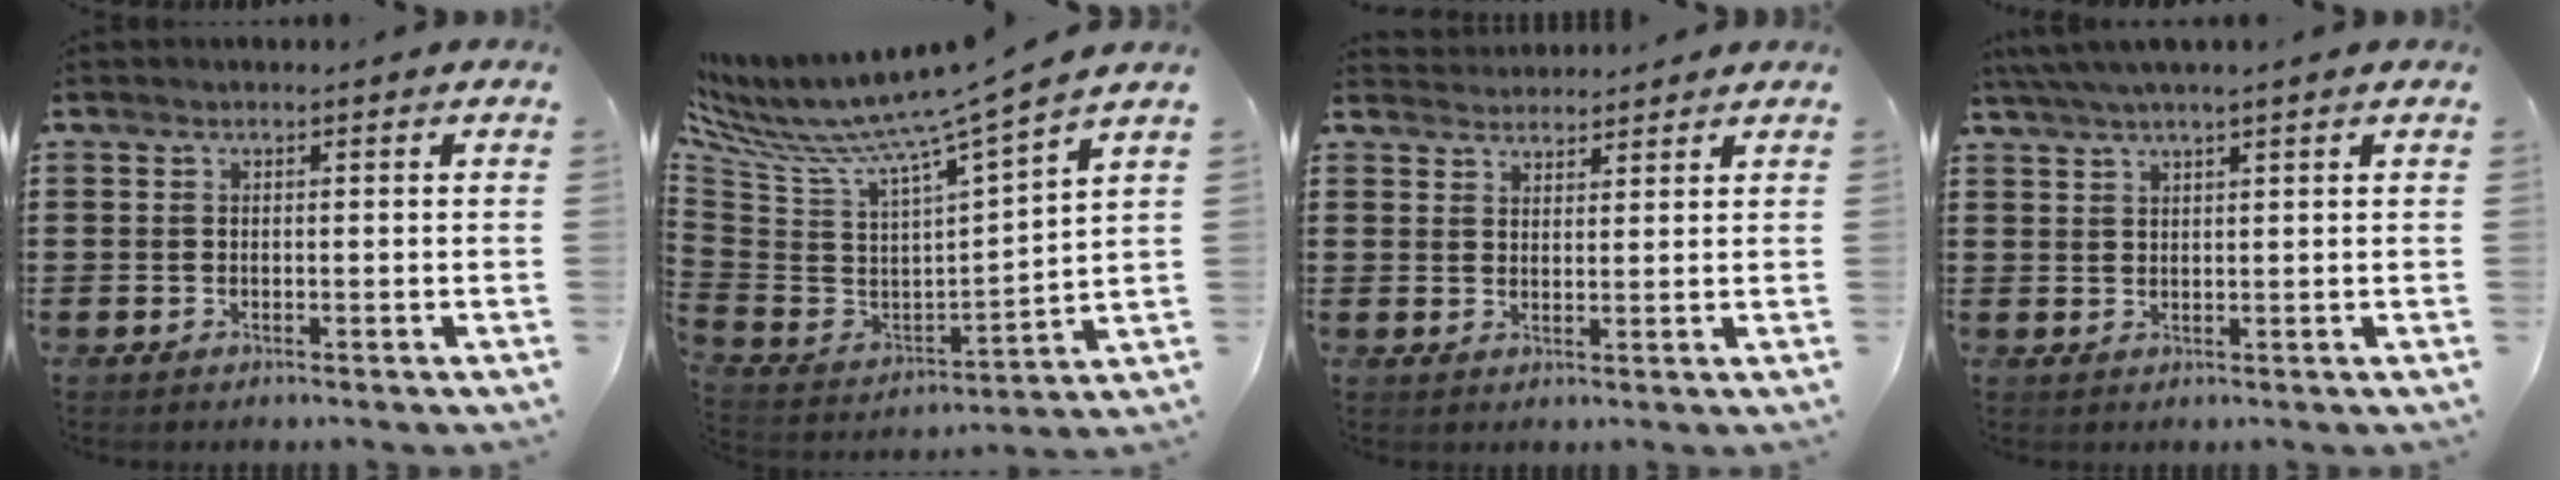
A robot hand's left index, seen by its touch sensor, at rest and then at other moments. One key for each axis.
{"total": 8.9, "fx": 7.2, "fy": -0.9, "fz": 5.1, "tx": -0.122, "ty": -0.063, "tz": 0.109}
{"total": 2.5, "fx": 2.5, "fy": 0.3, "fz": -0.4, "tx": 0.001, "ty": -0.005, "tz": 0.049}
{"total": 2.9, "fx": 2.3, "fy": -0.2, "fz": 1.7, "tx": -0.039, "ty": 0.003, "tz": 0.042}